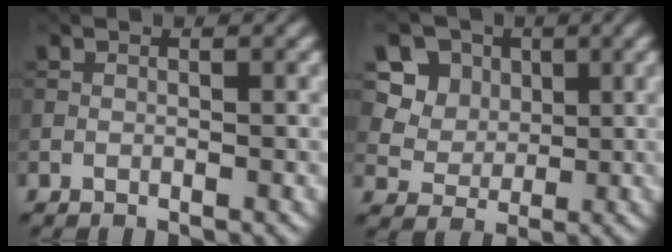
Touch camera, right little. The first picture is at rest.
{"total": 8.1, "force": [3.8, 6.5, 2.9], "torque": [-0.058, 0.013, 0.051]}